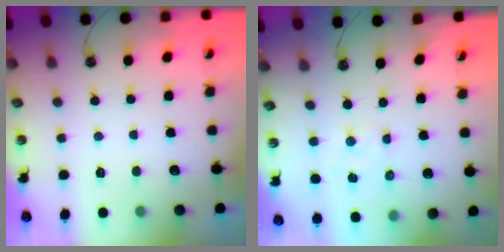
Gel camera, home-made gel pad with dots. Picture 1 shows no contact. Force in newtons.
{"total": 2.2, "press": 2.2, "slide": 0.4}